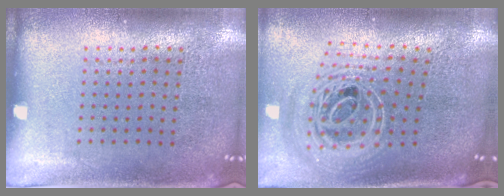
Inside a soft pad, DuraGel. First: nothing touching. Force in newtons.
{"total": 2.8, "press": 2.0, "slide": 2.0}